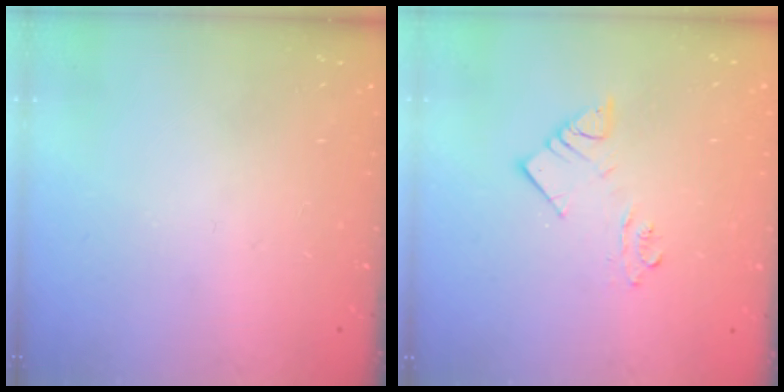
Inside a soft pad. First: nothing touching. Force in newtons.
{"total": 4.3, "press": 4.3, "slide": 0.3}